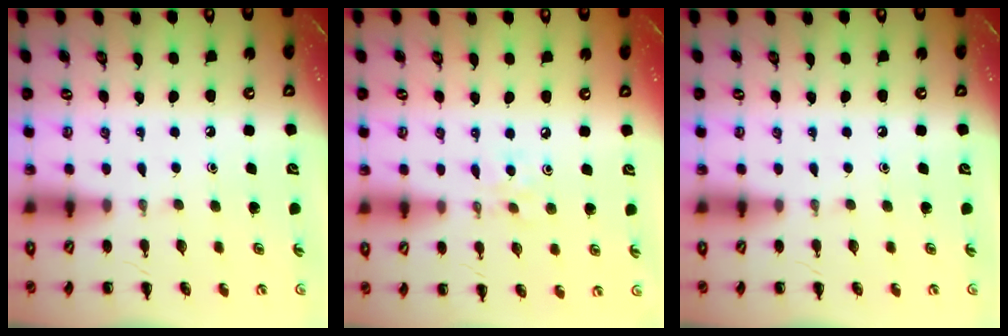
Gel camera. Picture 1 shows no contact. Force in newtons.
{"total": 3.9, "press": 3.6, "slide": 1.3}
{"total": 0.0}